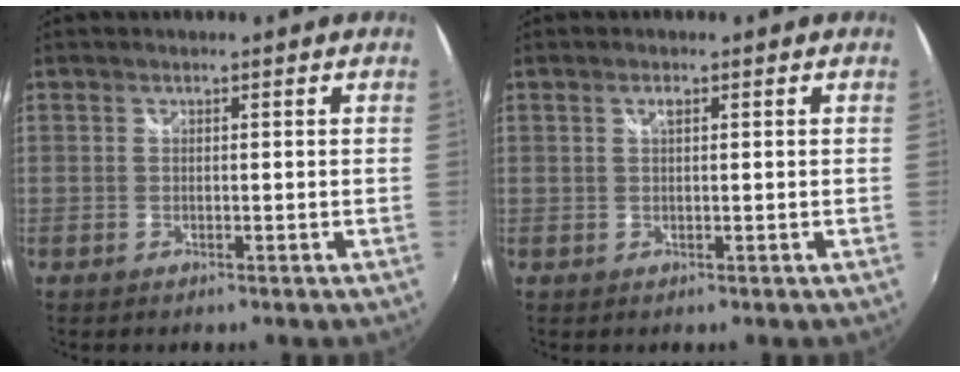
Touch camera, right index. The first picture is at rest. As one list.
[{"total": 1.0, "force": [0.6, 0.2, 0.8], "torque": [-0.015, 0.002, 0.008]}]